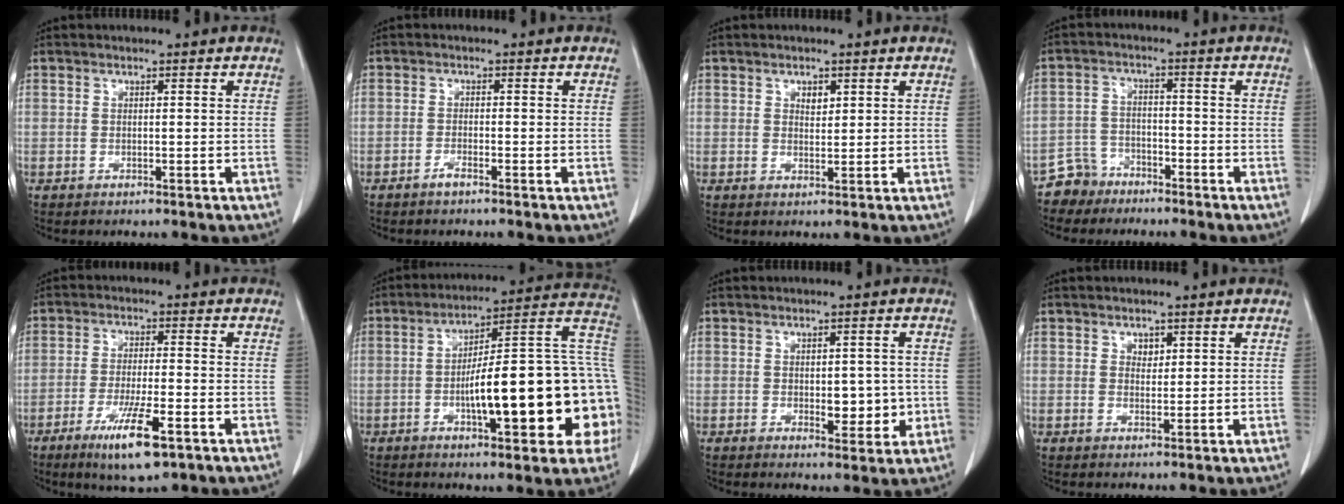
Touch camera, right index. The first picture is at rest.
{"total": 1.3, "force": [-1.1, 0.1, 0.8], "torque": [-0.017, 0.001, -0.020]}
{"total": 1.7, "force": [0.9, 1.0, 1.1], "torque": [-0.016, -0.003, 0.016]}
{"total": 4.9, "force": [-3.9, 2.9, -0.6], "torque": [0.016, 0.006, -0.075]}
{"total": 9.0, "force": [-4.9, 1.2, 7.5], "torque": [-0.136, -0.019, -0.078]}
{"total": 25.5, "force": [-3.9, 5.4, 24.6], "torque": [-0.258, 0.036, -0.051]}
{"total": 5.1, "force": [-0.5, 2.7, 4.3], "torque": [-0.047, -0.003, 0.000]}
{"total": 1.5, "force": [0.8, 1.0, 0.7], "torque": [-0.008, -0.003, 0.014]}